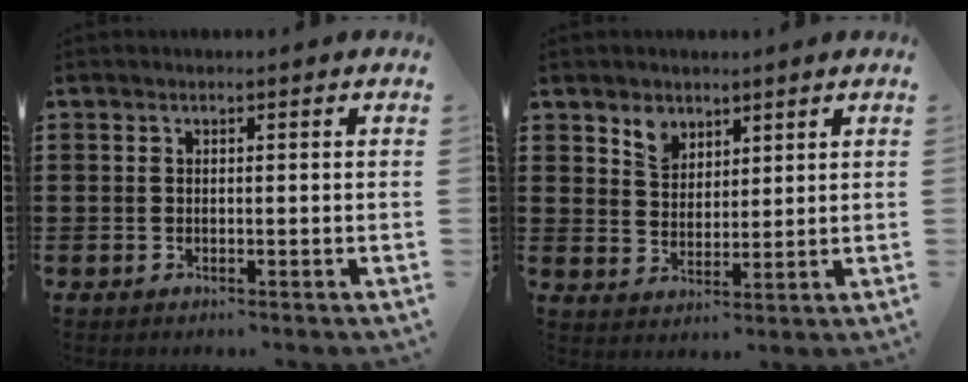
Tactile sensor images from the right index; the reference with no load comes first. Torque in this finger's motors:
{"motor_torque": [0.08, 0.00, 0.10, 0.03]}